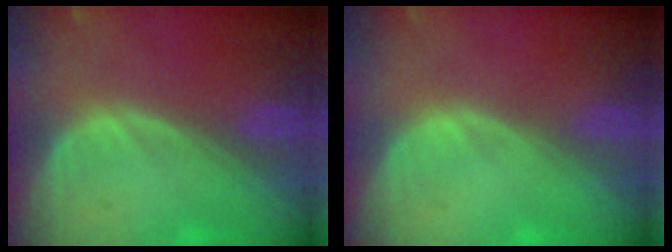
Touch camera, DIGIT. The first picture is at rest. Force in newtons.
{"total": 0.0}